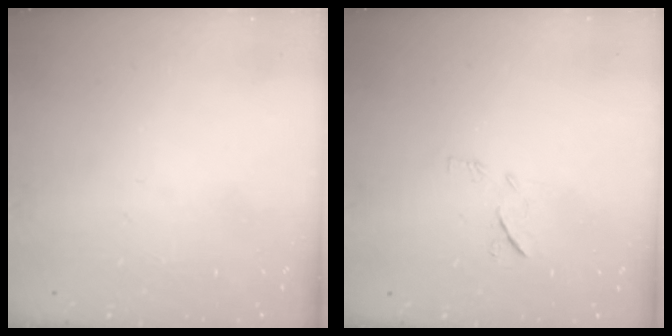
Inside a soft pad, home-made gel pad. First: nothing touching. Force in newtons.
{"total": 6.5, "press": 6.5, "slide": 0.7}